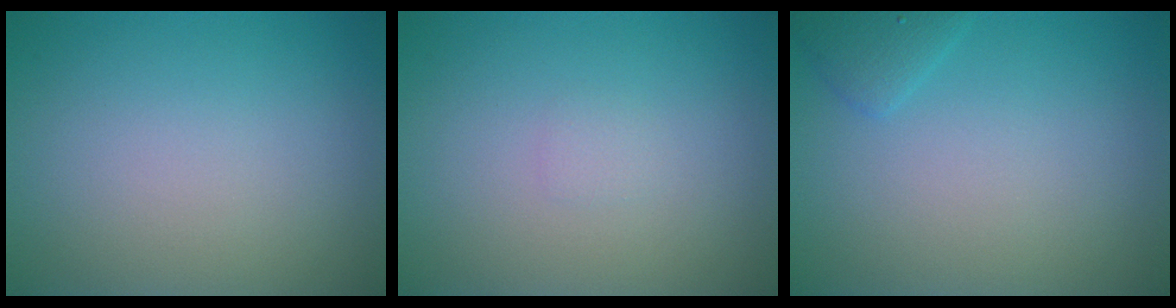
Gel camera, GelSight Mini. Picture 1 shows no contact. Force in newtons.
{"total": 0.5, "press": 0.5, "slide": 0.0}
{"total": 1.3, "press": 1.3, "slide": 0.2}